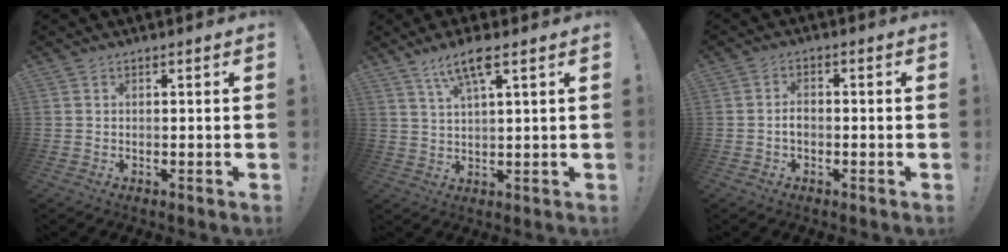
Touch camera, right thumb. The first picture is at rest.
{"total": 7.3, "force": [4.5, 1.4, 5.6], "torque": [-0.105, -0.017, 0.077]}
{"total": 2.4, "force": [-0.6, 1.4, 1.8], "torque": [-0.024, 0.004, -0.012]}